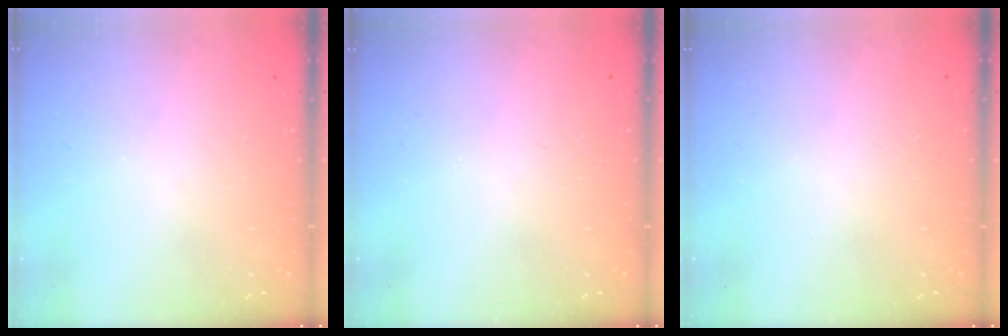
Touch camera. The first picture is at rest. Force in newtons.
{"total": 0.0}
{"total": 0.0}